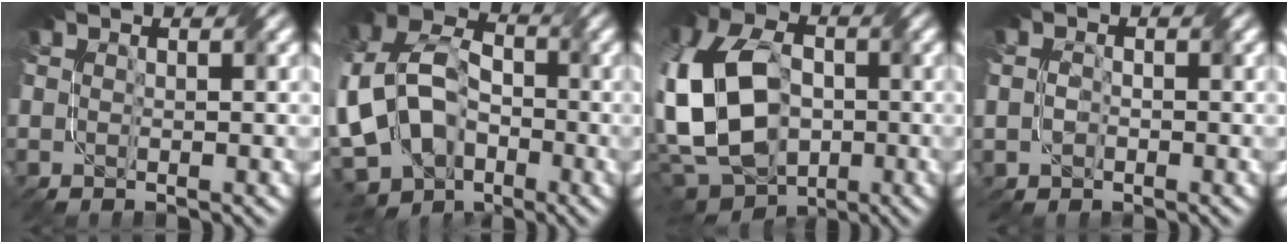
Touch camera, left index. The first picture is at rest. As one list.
[{"total": 12.2, "force": [-3.4, 9.0, 7.5], "torque": [-0.150, -0.012, -0.066]}, {"total": 14.3, "force": [-2.4, 10.3, 9.6], "torque": [-0.231, -0.004, -0.045]}, {"total": 1.7, "force": [-0.2, 1.5, 0.8], "torque": [-0.014, -0.004, -0.001]}]